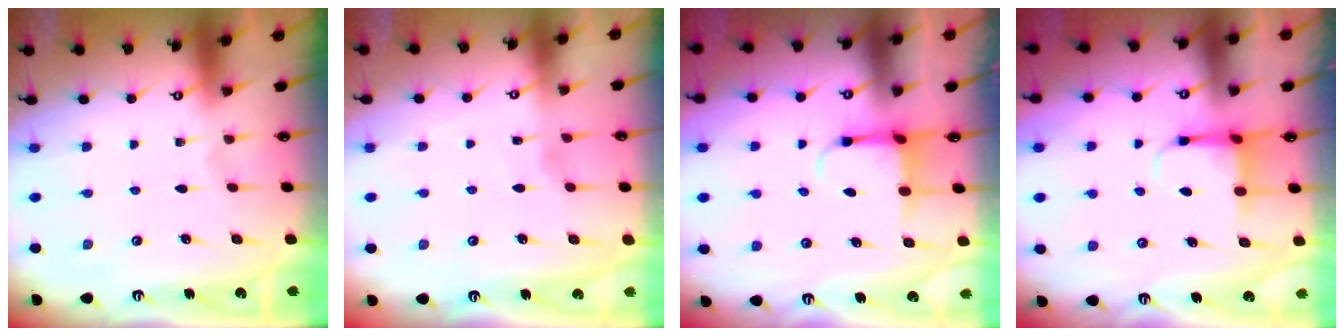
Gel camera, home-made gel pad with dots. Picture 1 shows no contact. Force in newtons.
{"total": 1.7, "press": 1.7, "slide": 0.3}
{"total": 3.9, "press": 3.7, "slide": 1.2}
{"total": 4.9, "press": 4.9, "slide": 0.6}